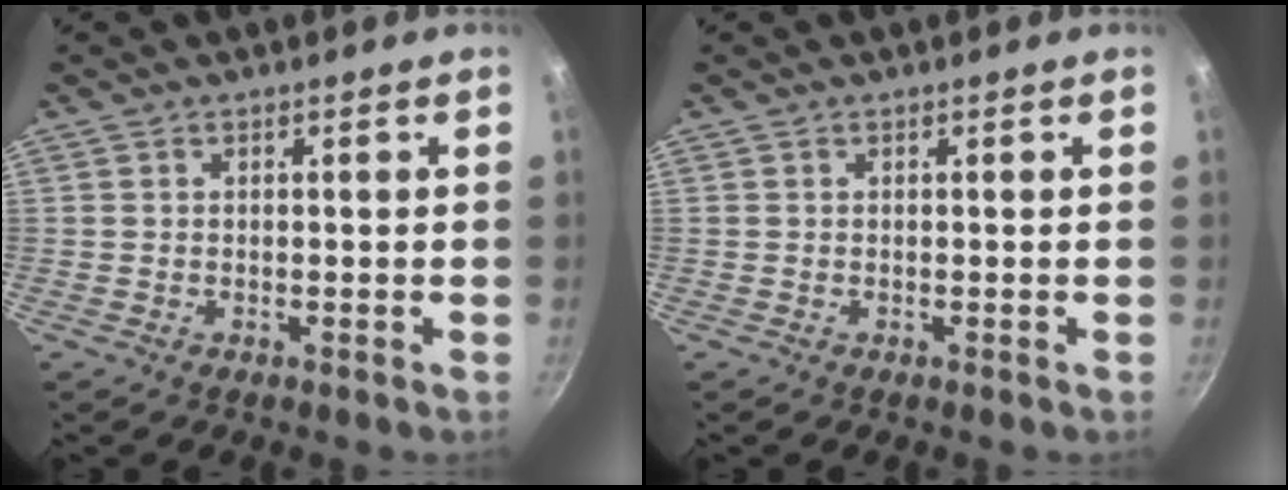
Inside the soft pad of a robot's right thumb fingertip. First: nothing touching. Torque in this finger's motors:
{"motor_torque": [0.06, 0.32, 0.31, -0.20, -0.02]}